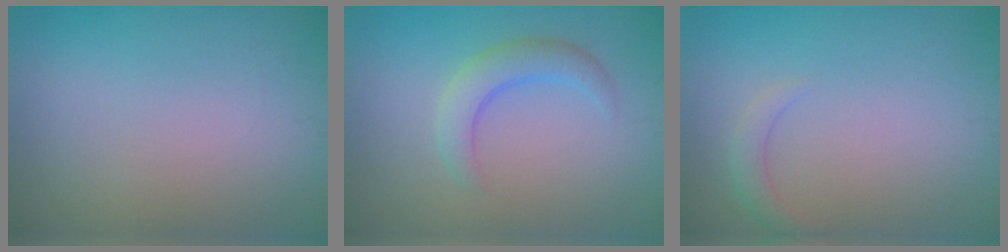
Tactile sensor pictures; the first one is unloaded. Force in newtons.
{"total": 2.7, "press": 2.7, "slide": 0.2}
{"total": 1.4, "press": 1.4, "slide": 0.2}